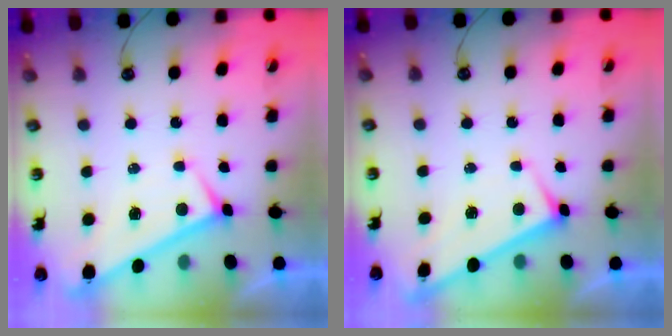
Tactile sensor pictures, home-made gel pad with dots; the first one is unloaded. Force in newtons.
{"total": 3.0, "press": 3.0, "slide": 0.2}